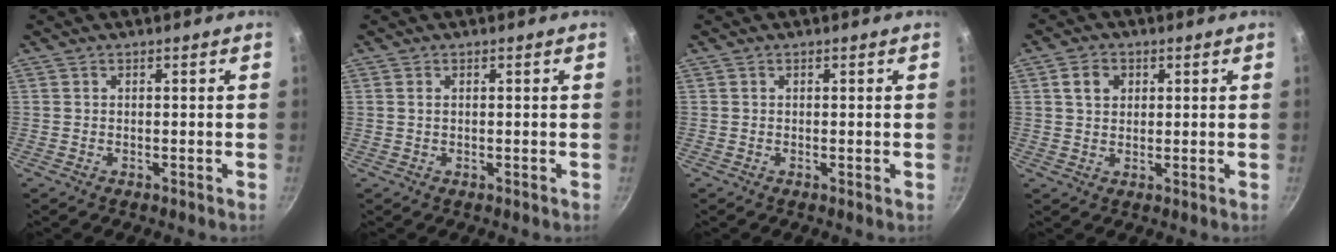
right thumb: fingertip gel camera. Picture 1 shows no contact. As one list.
[{"total": 0.8, "force": [0.2, 0.5, 0.5], "torque": [-0.010, 0.002, 0.003]}, {"total": 0.0}, {"total": 4.2, "force": [1.3, 3.3, 2.2], "torque": [-0.022, 0.003, 0.022]}]